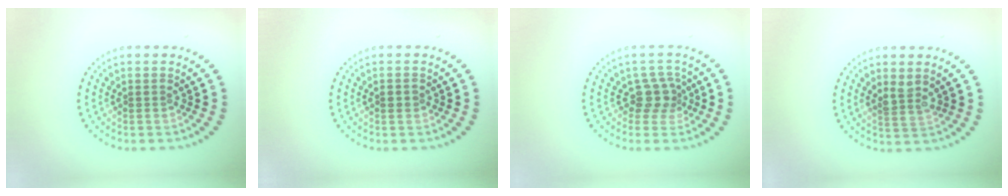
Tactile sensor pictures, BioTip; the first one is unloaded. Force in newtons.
{"total": 1.1, "press": 1.1, "slide": 0.1}
{"total": 2.6, "press": 2.1, "slide": 1.5}
{"total": 1.8, "press": 1.5, "slide": 0.9}